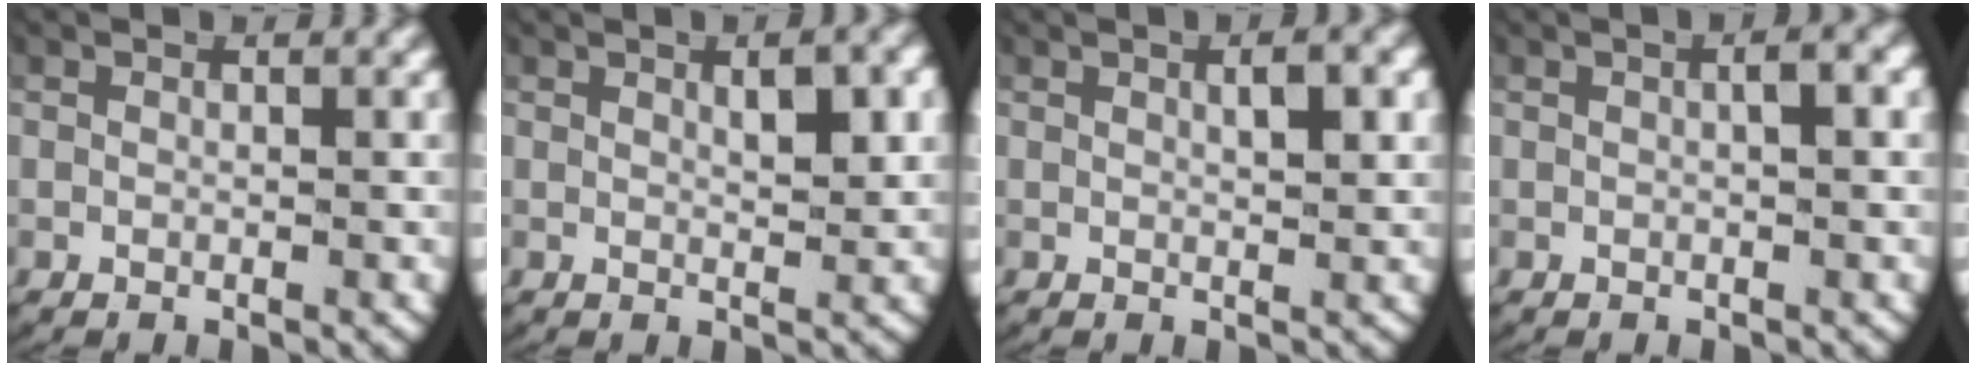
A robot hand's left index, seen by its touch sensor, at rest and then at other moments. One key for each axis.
{"total": 2.3, "fx": 0.9, "fy": 0.7, "fz": 2.0, "tx": -0.028, "ty": -0.003, "tz": 0.017}
{"total": 2.2, "fx": 0.7, "fy": 0.6, "fz": 2.0, "tx": -0.024, "ty": 0.003, "tz": 0.013}
{"total": 1.8, "fx": 0.4, "fy": 0.3, "fz": 1.7, "tx": -0.020, "ty": 0.009, "tz": 0.006}